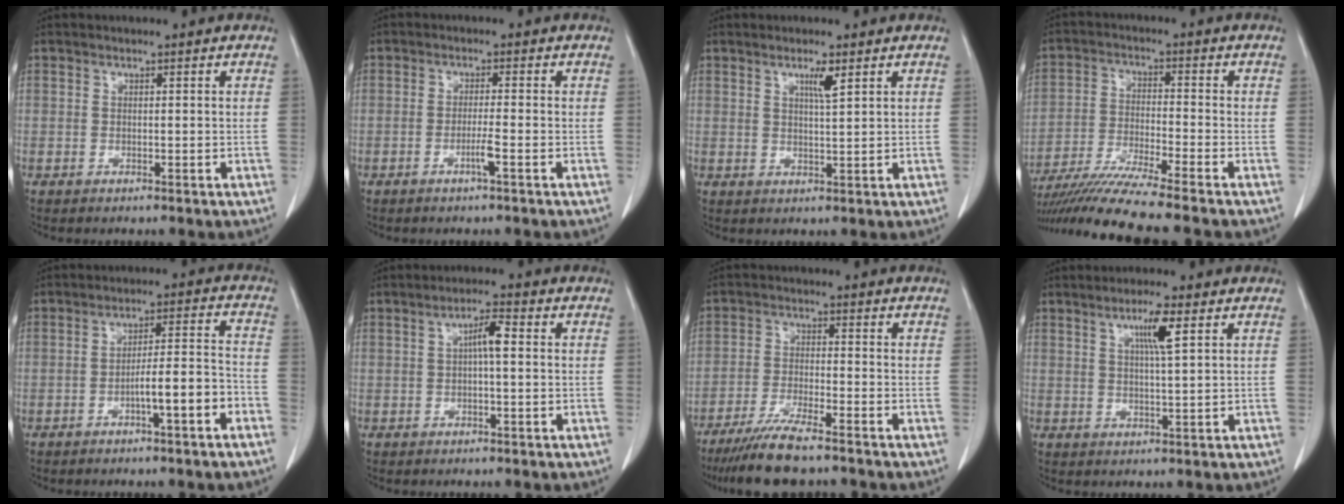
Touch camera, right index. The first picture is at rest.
{"total": 2.5, "force": [-1.2, -0.4, 2.2], "torque": [-0.044, -0.003, -0.024]}
{"total": 2.9, "force": [1.6, 0.0, 2.4], "torque": [-0.044, -0.004, 0.029]}
{"total": 11.9, "force": [-10.3, -1.9, 5.8], "torque": [-0.093, -0.027, -0.177]}
{"total": 7.5, "force": [-3.5, 0.4, 6.6], "torque": [-0.104, 0.020, -0.051]}
{"total": 3.7, "force": [0.4, 0.5, 3.6], "torque": [-0.063, 0.010, 0.005]}
{"total": 8.4, "force": [-6.9, 0.6, 4.8], "torque": [-0.085, -0.022, -0.119]}
{"total": 4.8, "force": [2.0, -0.2, 4.3], "torque": [-0.074, -0.002, 0.034]}